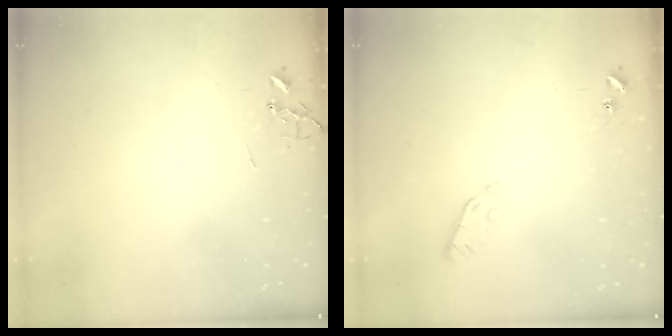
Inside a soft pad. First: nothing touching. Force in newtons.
{"total": 3.8, "press": 3.7, "slide": 0.9}